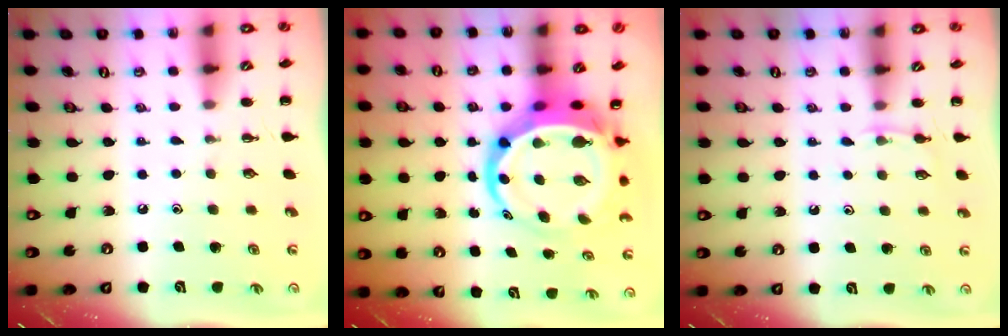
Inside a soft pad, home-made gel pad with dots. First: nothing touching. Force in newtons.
{"total": 11.8, "press": 11.4, "slide": 3.3}
{"total": 3.3, "press": 3.1, "slide": 1.2}